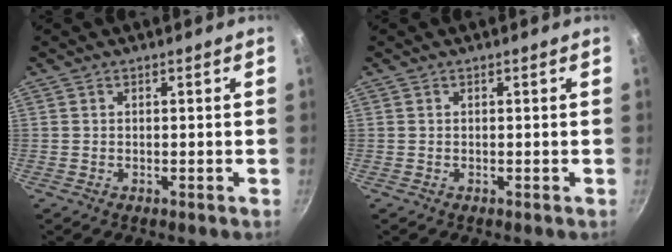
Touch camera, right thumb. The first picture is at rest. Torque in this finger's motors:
{"motor_torque": [0.00, 0.00, 0.00, 0.00, 0.00]}